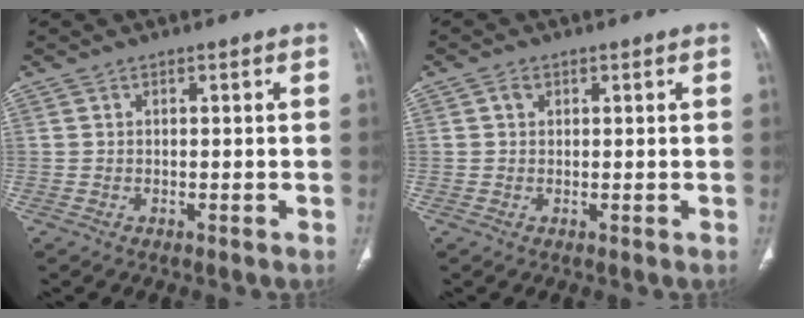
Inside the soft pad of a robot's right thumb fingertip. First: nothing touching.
{"total": 1.3, "force": [0.5, 1.1, 0.6], "torque": [-0.005, 0.001, 0.006]}